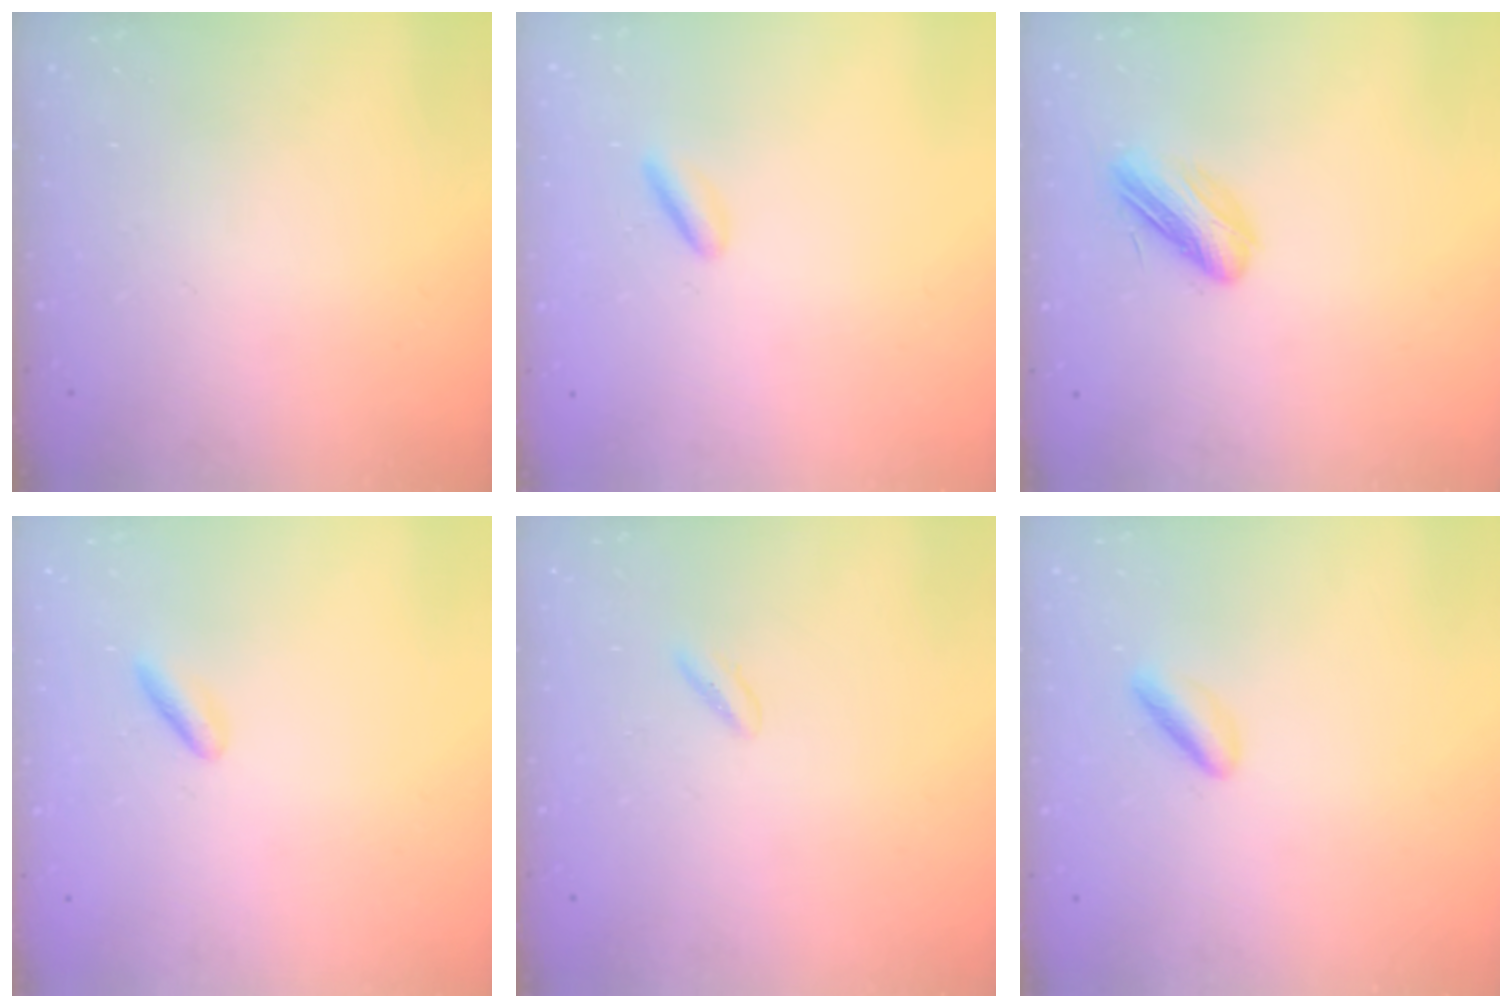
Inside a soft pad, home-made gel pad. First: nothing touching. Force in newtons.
{"total": 2.2, "press": 2.1, "slide": 0.6}
{"total": 7.0, "press": 7.0, "slide": 0.9}
{"total": 1.2, "press": 1.0, "slide": 0.6}
{"total": 2.7, "press": 2.5, "slide": 0.9}
{"total": 2.3, "press": 2.3, "slide": 0.4}